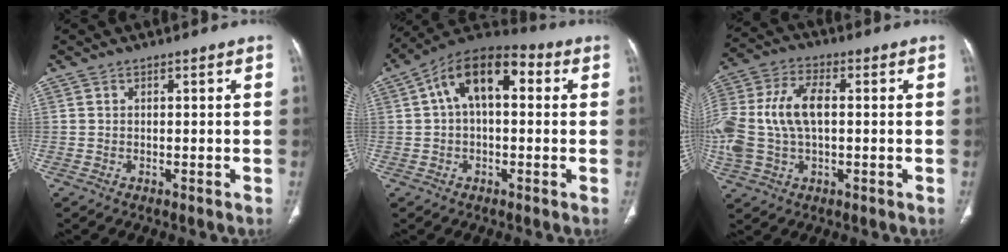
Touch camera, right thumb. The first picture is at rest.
{"total": 13.5, "force": [2.8, 7.4, 10.9], "torque": [-0.167, 0.038, 0.037]}
{"total": 16.6, "force": [0.6, 9.8, 13.4], "torque": [-0.312, 0.021, 0.011]}